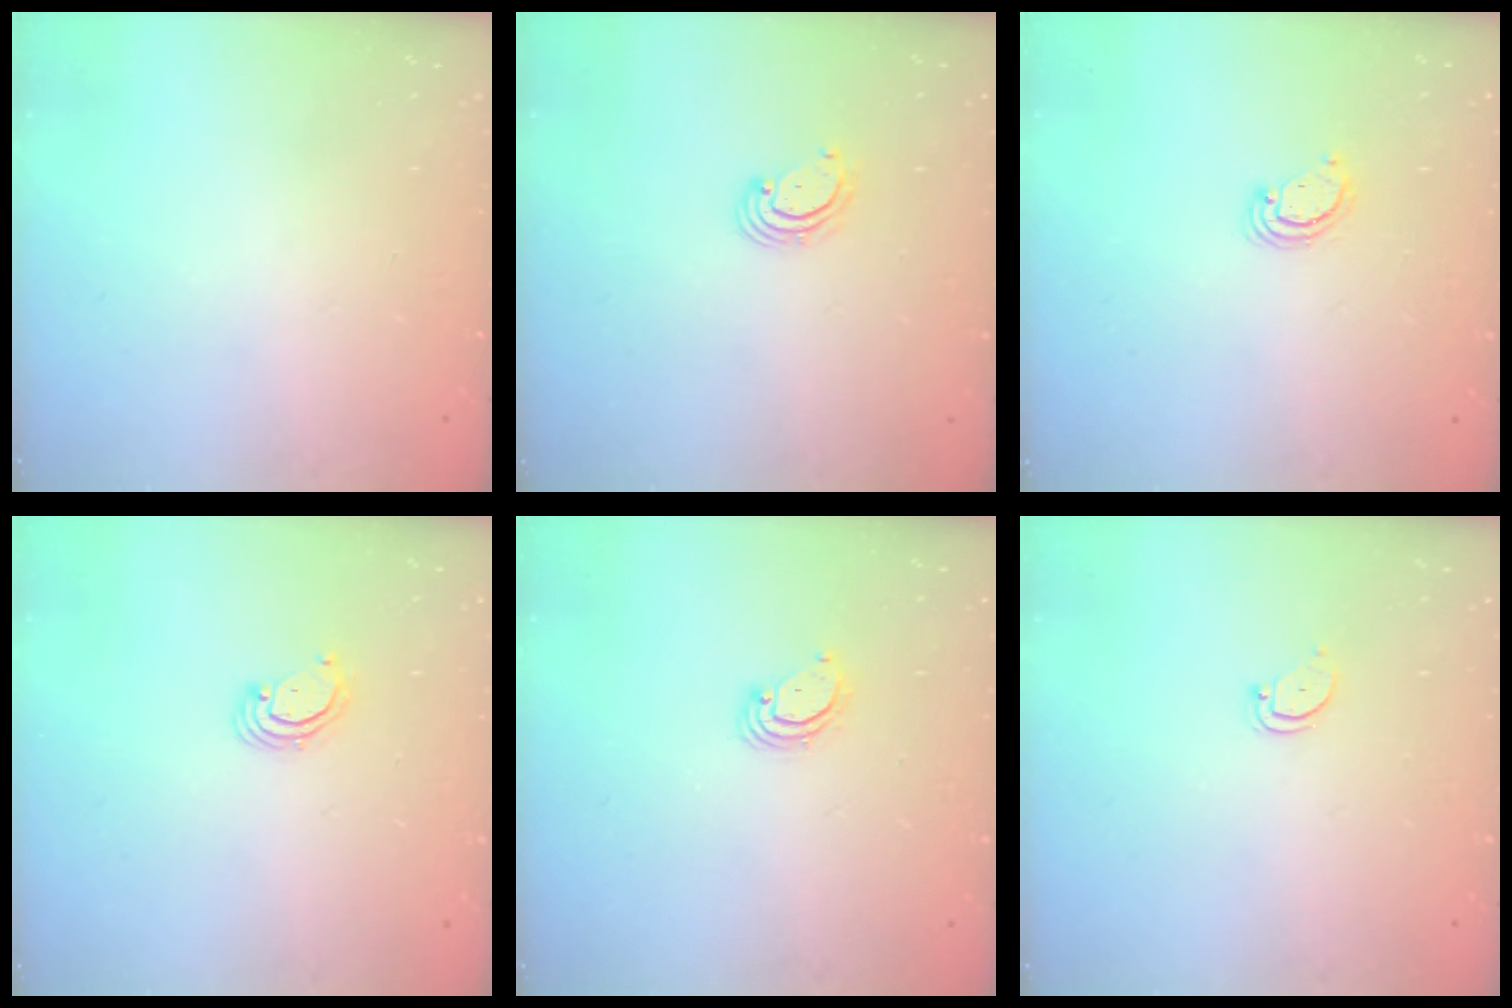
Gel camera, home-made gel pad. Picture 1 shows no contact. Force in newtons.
{"total": 2.7, "press": 2.6, "slide": 0.6}
{"total": 2.6, "press": 2.6, "slide": 0.3}
{"total": 2.5, "press": 2.5, "slide": 0.2}
{"total": 3.4, "press": 3.4, "slide": 0.1}
{"total": 2.3, "press": 2.3, "slide": 0.2}